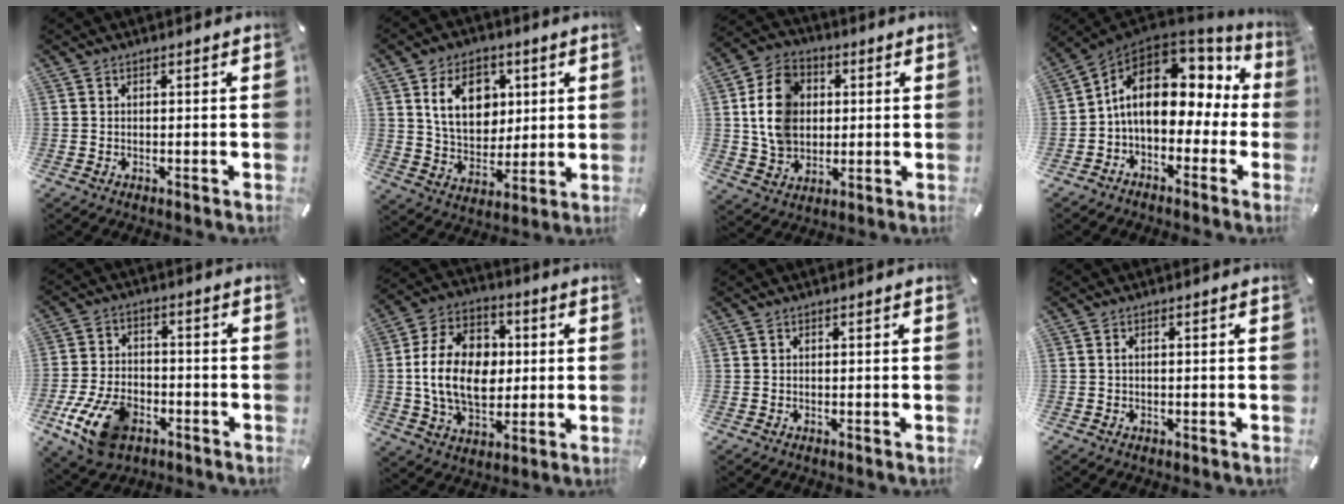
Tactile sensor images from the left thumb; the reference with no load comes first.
{"total": 13.3, "force": [4.4, 10.2, 7.3], "torque": [-0.112, 0.001, 0.083]}
{"total": 12.9, "force": [1.8, 10.8, 6.9], "torque": [-0.143, 0.011, 0.033]}
{"total": 14.1, "force": [2.0, 9.6, 10.0], "torque": [-0.181, 0.001, 0.037]}
{"total": 13.3, "force": [-6.4, 8.3, 8.3], "torque": [-0.162, 0.029, -0.112]}
{"total": 17.2, "force": [0.0, 12.5, 11.8], "torque": [-0.232, 0.020, -0.001]}
{"total": 0.0}
{"total": 1.1, "force": [-0.2, 0.7, 0.9], "torque": [-0.018, 0.004, -0.005]}